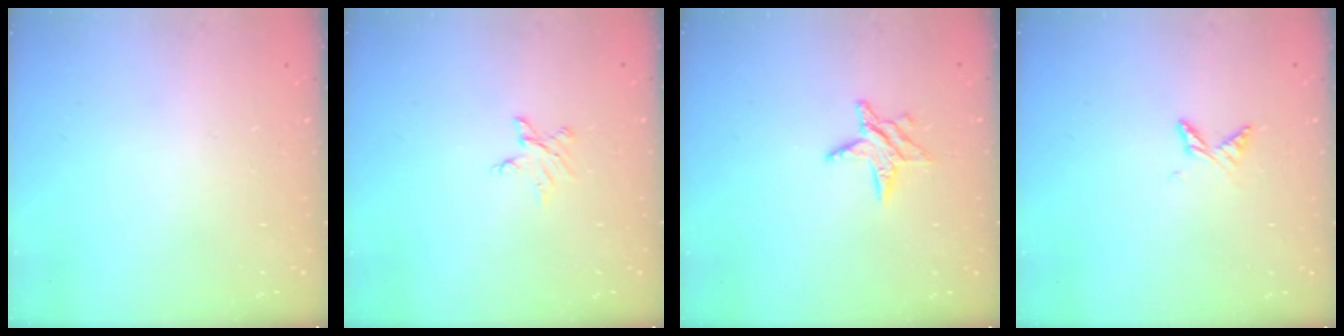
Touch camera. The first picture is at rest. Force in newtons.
{"total": 4.0, "press": 3.9, "slide": 0.4}
{"total": 6.5, "press": 6.5, "slide": 0.1}
{"total": 4.5, "press": 4.4, "slide": 0.5}